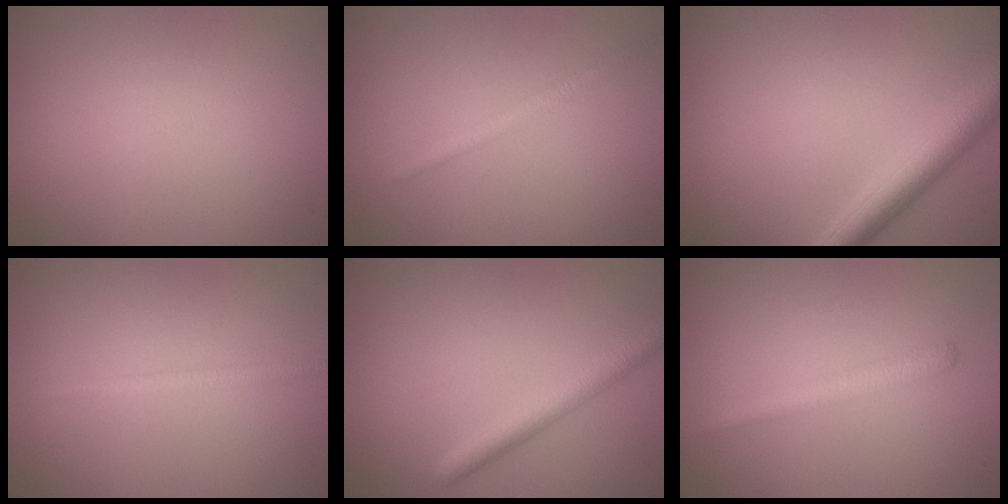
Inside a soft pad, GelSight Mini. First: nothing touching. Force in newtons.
{"total": 1.3, "press": 1.3, "slide": 0.0}
{"total": 4.5, "press": 4.5, "slide": 0.1}
{"total": 1.2, "press": 1.2, "slide": 0.1}
{"total": 2.9, "press": 2.9, "slide": 0.2}
{"total": 1.9, "press": 1.8, "slide": 0.1}